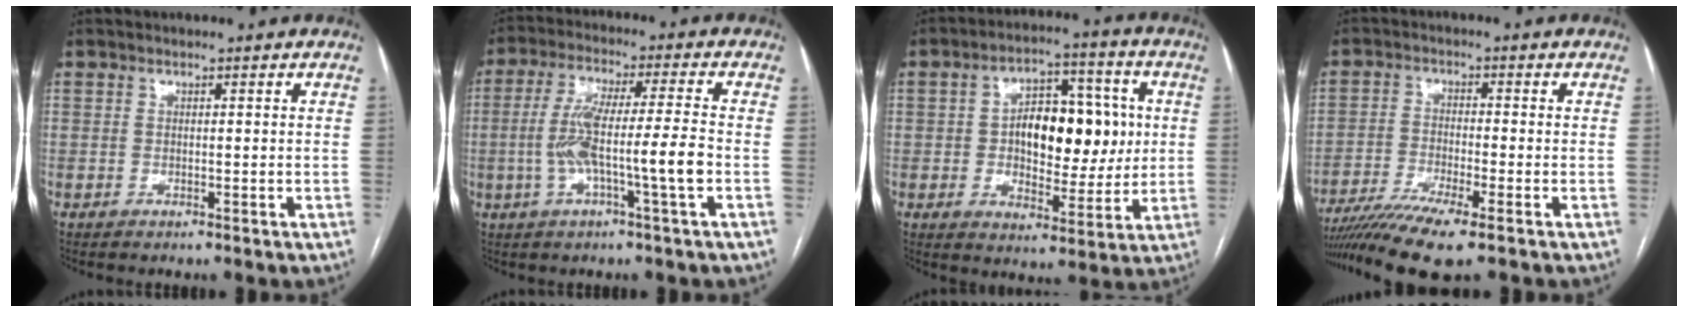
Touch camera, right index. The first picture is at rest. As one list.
[{"total": 10.3, "force": [-2.3, -0.2, 10.1], "torque": [-0.197, 0.010, -0.044]}, {"total": 13.1, "force": [1.2, 7.1, 10.9], "torque": [-0.161, 0.029, 0.024]}, {"total": 9.7, "force": [-7.1, 0.0, 6.6], "torque": [-0.118, -0.020, -0.121]}]